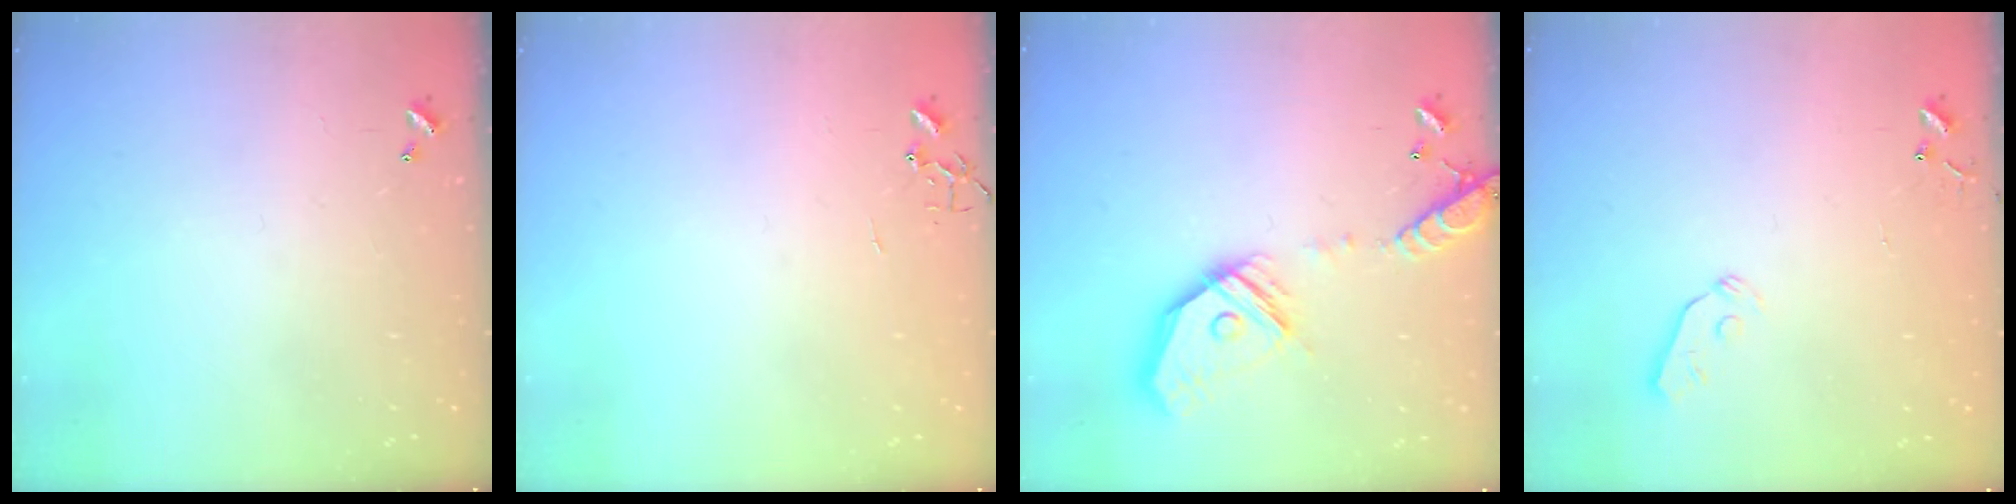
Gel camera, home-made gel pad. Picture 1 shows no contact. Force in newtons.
{"total": 0.0}
{"total": 18.8, "press": 18.6, "slide": 3.0}
{"total": 3.8, "press": 3.7, "slide": 0.7}